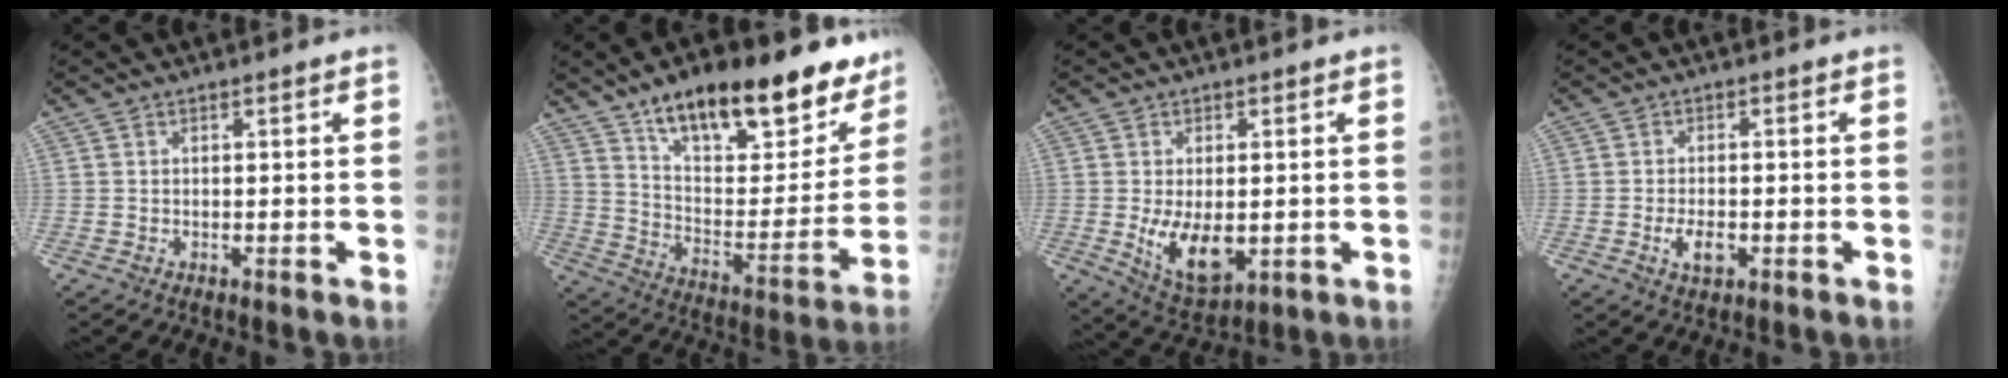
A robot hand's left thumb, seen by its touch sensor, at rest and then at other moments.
{"total": 26.2, "force": [17.9, 10.5, 16.0], "torque": [-0.184, -0.064, 0.274]}
{"total": 9.2, "force": [-1.2, 5.2, 7.5], "torque": [-0.114, -0.017, -0.004]}
{"total": 3.8, "force": [-1.3, 2.2, 2.9], "torque": [-0.048, 0.001, -0.019]}